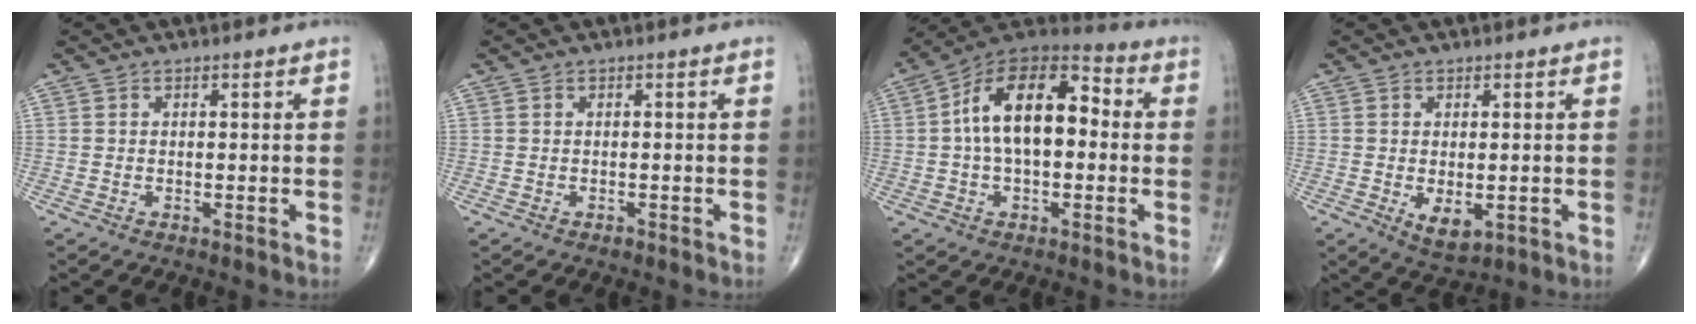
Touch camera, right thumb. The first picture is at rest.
{"total": 0.6, "force": [-0.4, 0.4, 0.2], "torque": [-0.001, 0.000, -0.007]}
{"total": 17.1, "force": [1.3, 9.5, 14.2], "torque": [-0.222, 0.044, 0.010]}
{"total": 4.6, "force": [-1.0, 2.4, 3.7], "torque": [-0.053, -0.011, -0.004]}